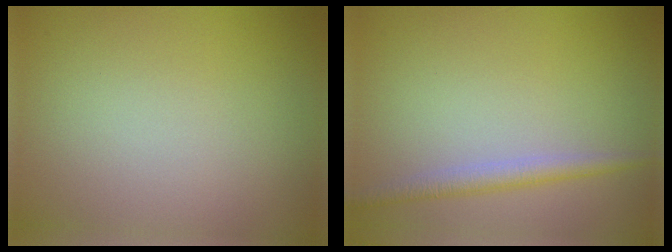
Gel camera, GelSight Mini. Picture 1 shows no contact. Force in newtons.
{"total": 2.1, "press": 2.1, "slide": 0.0}